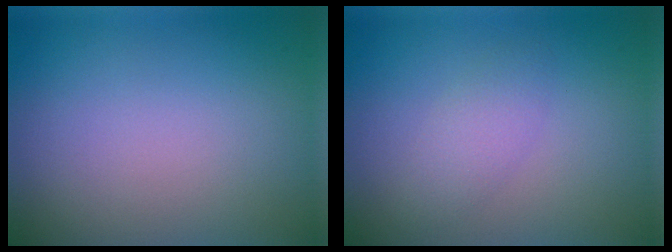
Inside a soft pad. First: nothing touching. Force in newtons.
{"total": 1.8, "press": 1.8, "slide": 0.0}